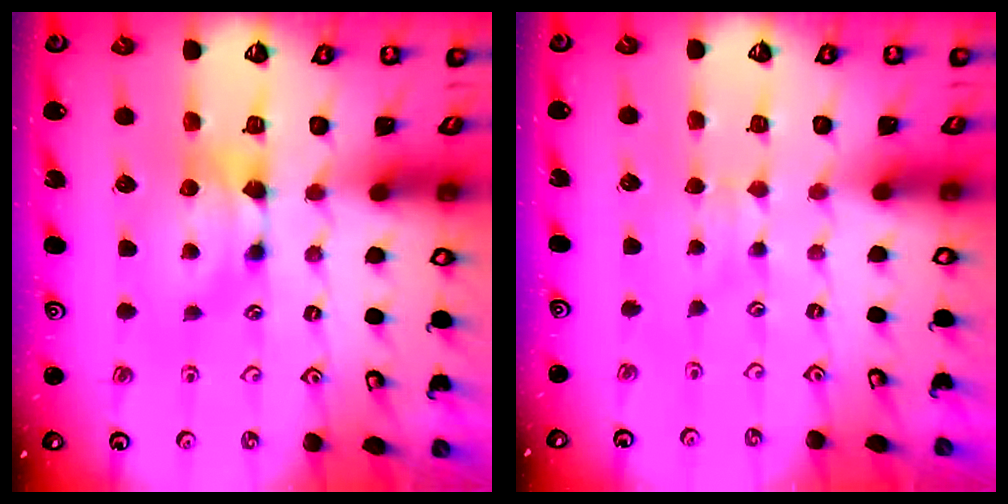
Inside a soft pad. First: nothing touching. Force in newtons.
{"total": 3.1, "press": 3.1, "slide": 0.3}